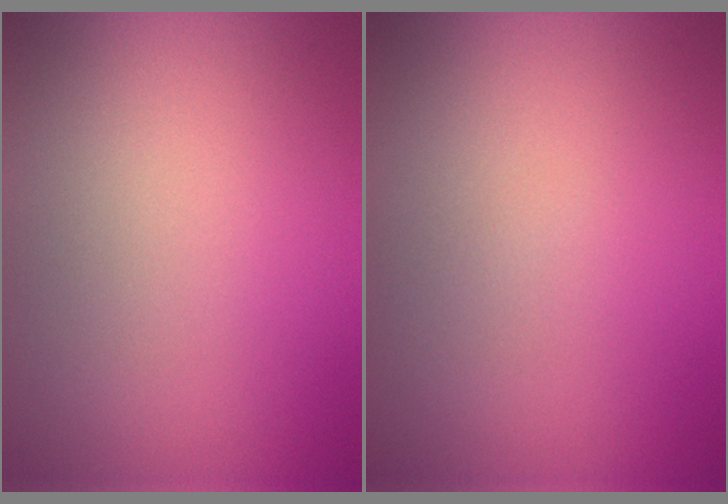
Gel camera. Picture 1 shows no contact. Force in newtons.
{"total": 0.0}